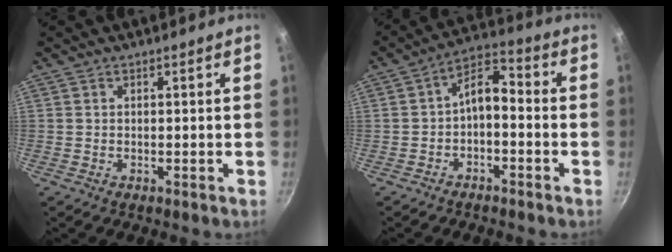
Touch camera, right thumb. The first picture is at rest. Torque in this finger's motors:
{"motor_torque": [-0.24, 0.35, 0.75, -0.27, 0.09]}